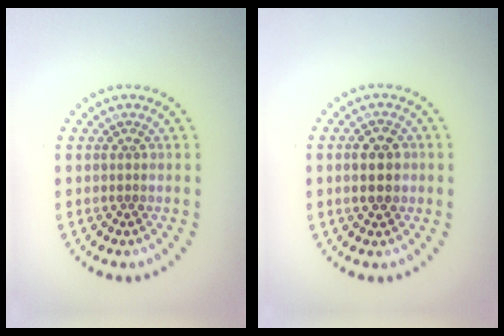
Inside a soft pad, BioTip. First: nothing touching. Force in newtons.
{"total": 3.3, "press": 3.3, "slide": 0.1}